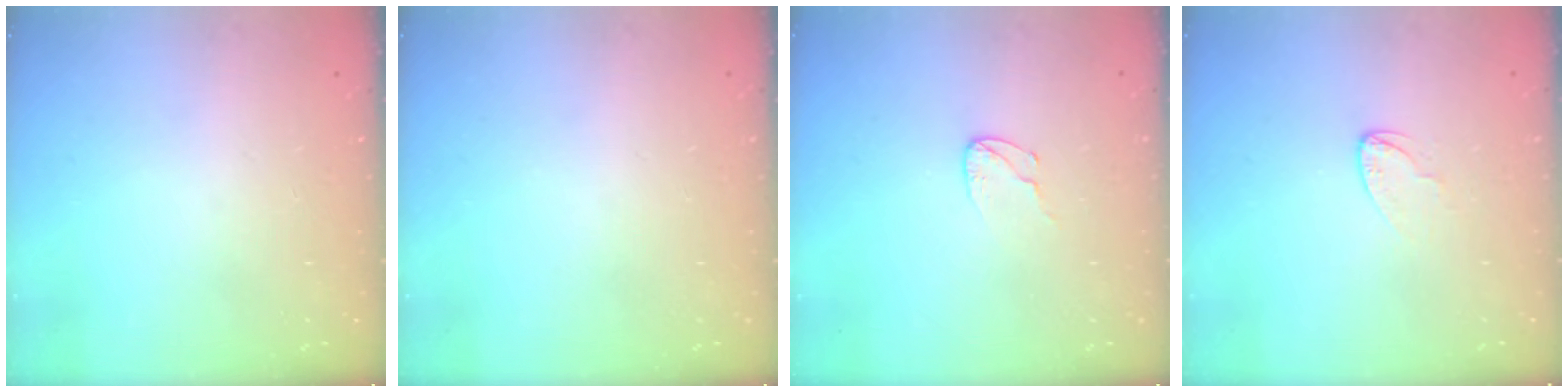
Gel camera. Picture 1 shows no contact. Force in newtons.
{"total": 0.0}
{"total": 5.4, "press": 5.4, "slide": 0.3}
{"total": 4.0, "press": 4.0, "slide": 0.3}